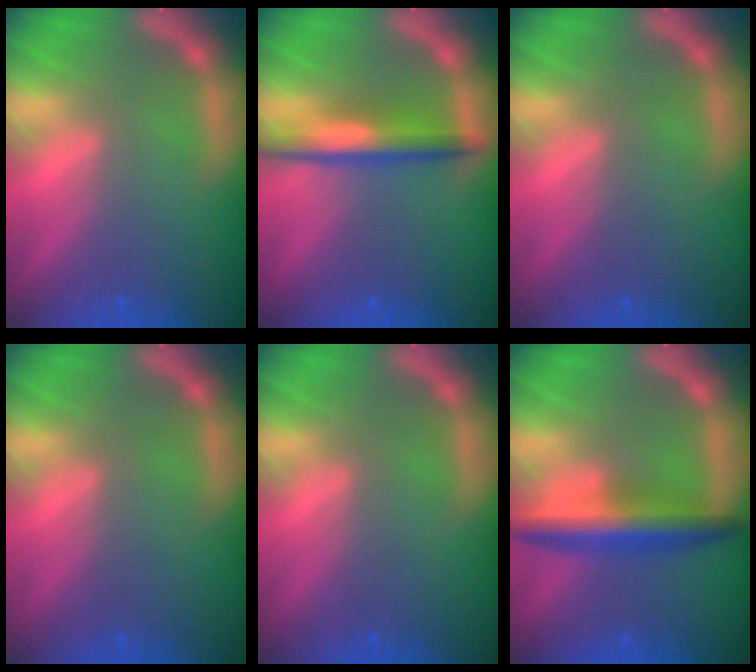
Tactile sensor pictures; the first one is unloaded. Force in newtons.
{"total": 4.5}
{"total": 0.0}
{"total": 0.0}
{"total": 0.0}
{"total": 5.5}